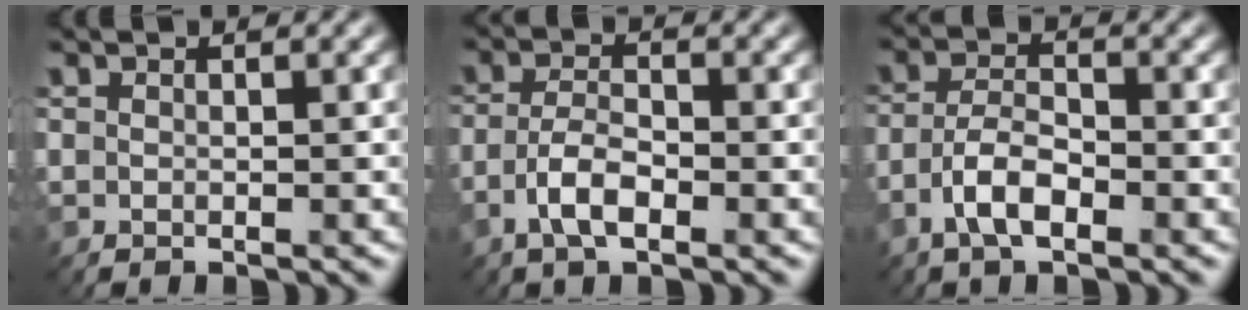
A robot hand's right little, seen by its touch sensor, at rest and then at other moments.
{"total": 3.3, "force": [-1.7, 1.1, 2.6], "torque": [-0.056, 0.006, -0.038]}
{"total": 3.6, "force": [-2.0, 1.2, 2.8], "torque": [-0.058, 0.008, -0.044]}